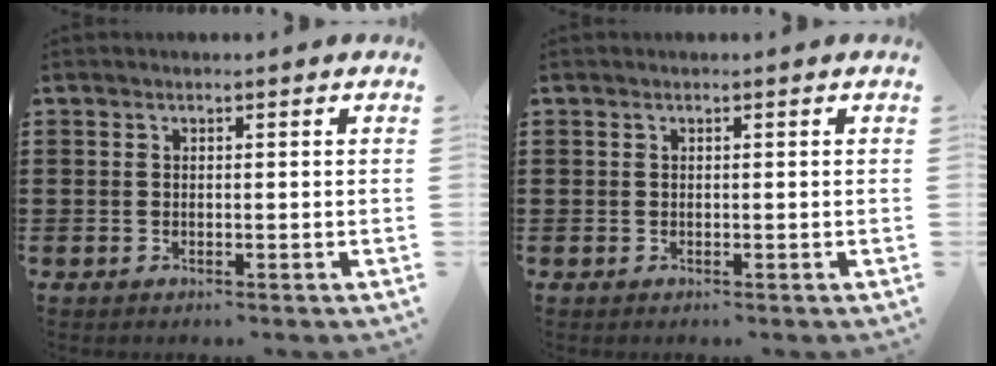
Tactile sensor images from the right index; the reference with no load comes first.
{"total": 0.0}